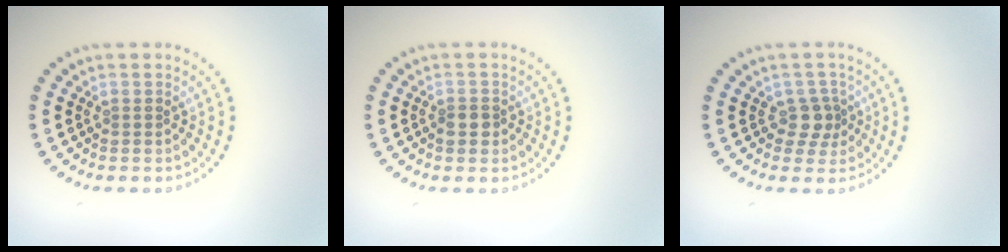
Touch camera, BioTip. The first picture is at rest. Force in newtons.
{"total": 1.4, "press": 1.3, "slide": 0.5}
{"total": 2.2, "press": 1.6, "slide": 1.4}